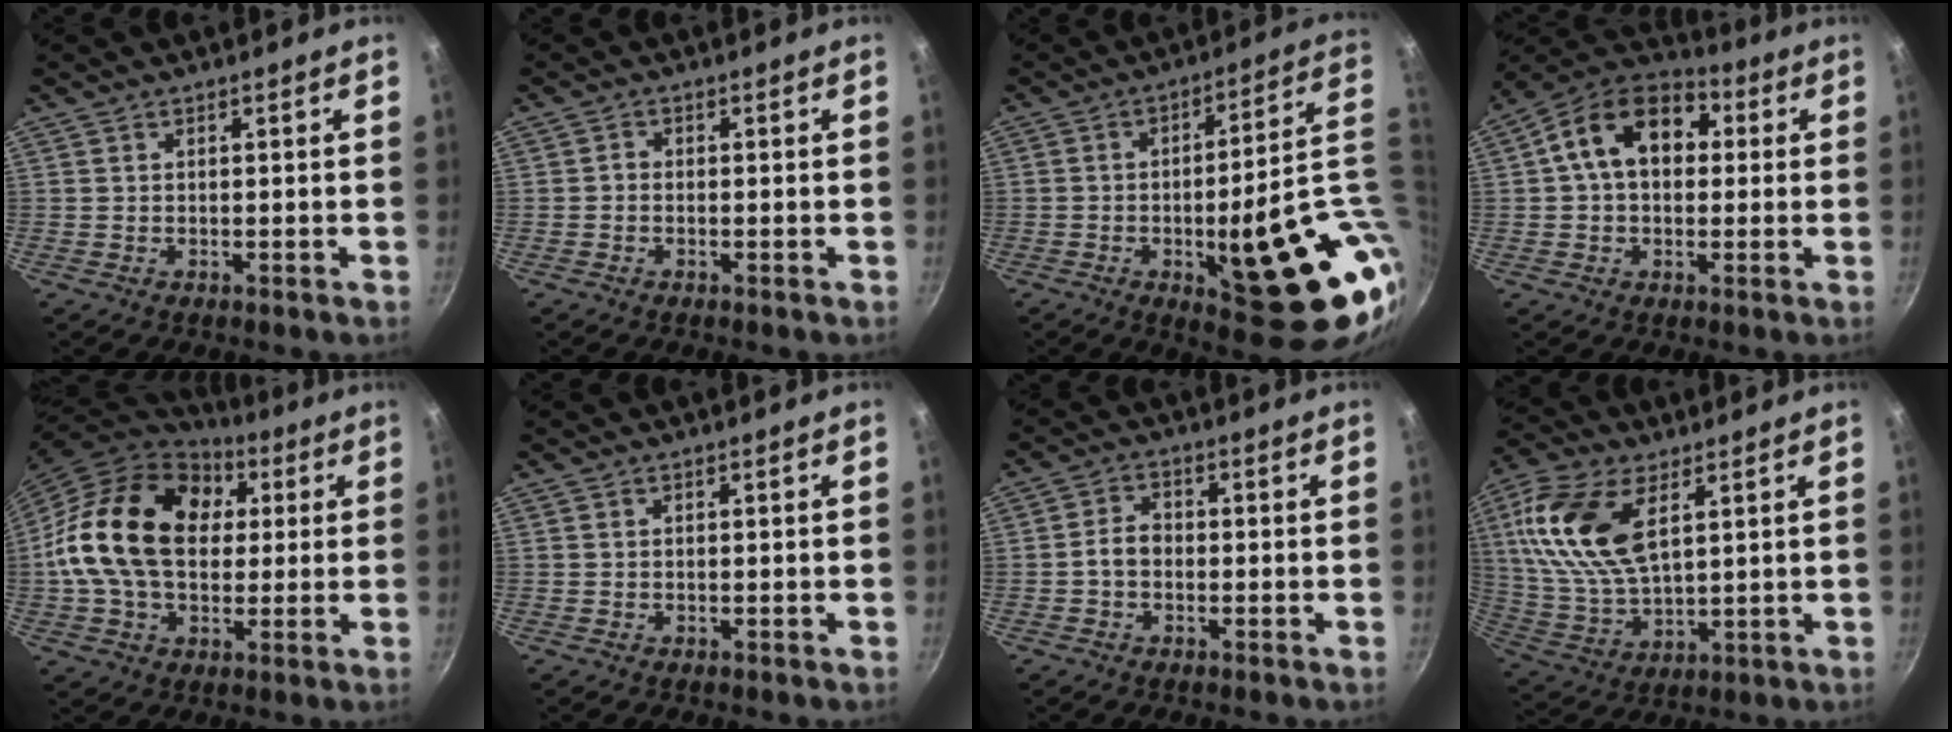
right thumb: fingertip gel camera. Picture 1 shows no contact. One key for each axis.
{"total": 1.0, "fx": -0.4, "fy": 0.8, "fz": 0.5, "tx": -0.006, "ty": 0.004, "tz": -0.010}
{"total": 24.9, "fx": -2.2, "fy": 7.8, "fz": 23.6, "tx": -0.280, "ty": -0.005, "tz": -0.014}
{"total": 14.8, "fx": 2.7, "fy": 10.3, "fz": 10.3, "tx": -0.133, "ty": 0.030, "tz": 0.022}
{"total": 22.8, "fx": 3.6, "fy": 15.9, "fz": 15.9, "tx": -0.267, "ty": 0.024, "tz": 0.051}
{"total": 0.0}
{"total": 3.5, "fx": -0.8, "fy": 2.6, "fz": 2.3, "tx": -0.031, "ty": 0.020, "tz": -0.022}
{"total": 16.6, "fx": 5.9, "fy": 8.8, "fz": 12.9, "tx": -0.249, "ty": -0.016, "tz": 0.118}